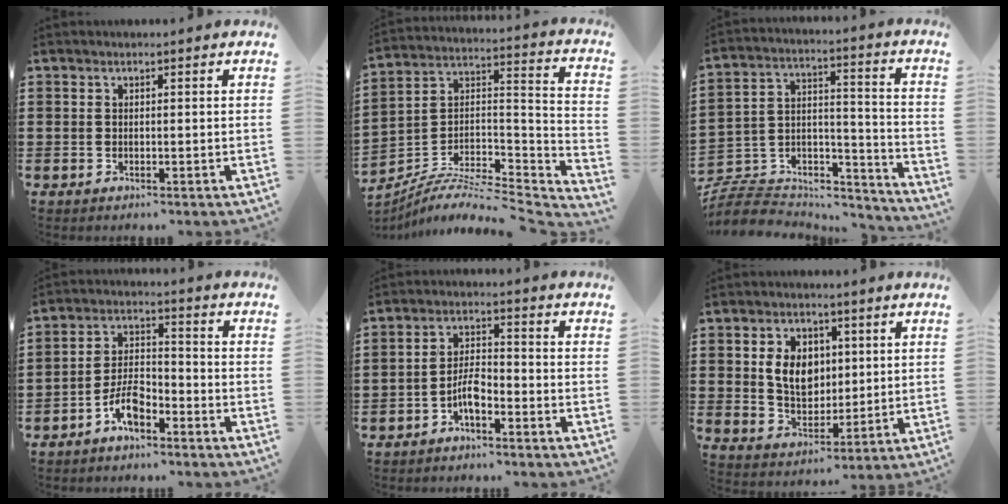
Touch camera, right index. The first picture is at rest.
{"total": 6.5, "force": [-5.5, 2.0, 3.0], "torque": [-0.064, -0.010, -0.114]}
{"total": 6.3, "force": [-5.3, 3.1, 1.2], "torque": [-0.037, 0.003, -0.109]}
{"total": 6.2, "force": [-3.9, 2.5, 4.1], "torque": [-0.095, 0.005, -0.078]}
{"total": 4.5, "force": [-2.6, 1.4, 3.4], "torque": [-0.083, 0.000, -0.056]}
{"total": 7.4, "force": [1.5, 5.5, 4.7], "torque": [-0.100, 0.009, 0.022]}